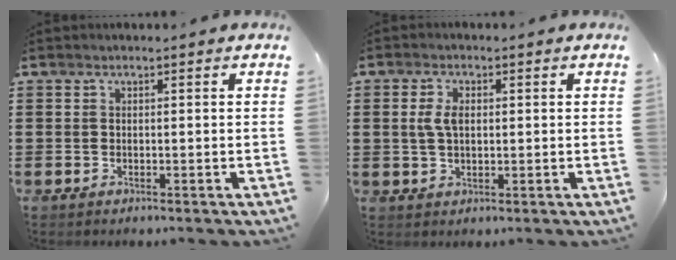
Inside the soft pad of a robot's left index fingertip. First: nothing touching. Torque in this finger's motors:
{"motor_torque": [0.56, 0.52, 0.24, 0.08]}